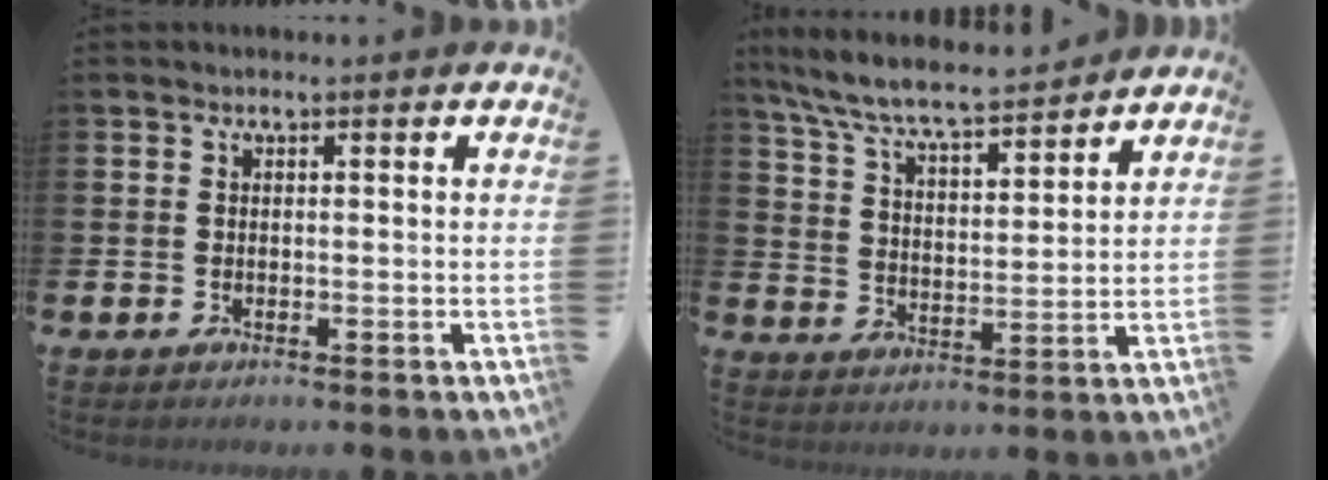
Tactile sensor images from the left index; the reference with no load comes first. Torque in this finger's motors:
{"motor_torque": [0.25, -0.30, 0.76, 0.21]}